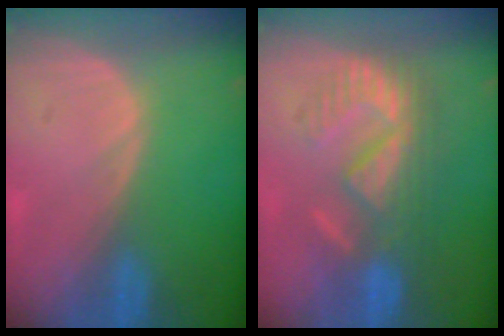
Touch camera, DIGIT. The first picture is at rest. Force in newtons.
{"total": 8.7, "press": 8.5, "slide": 1.7}